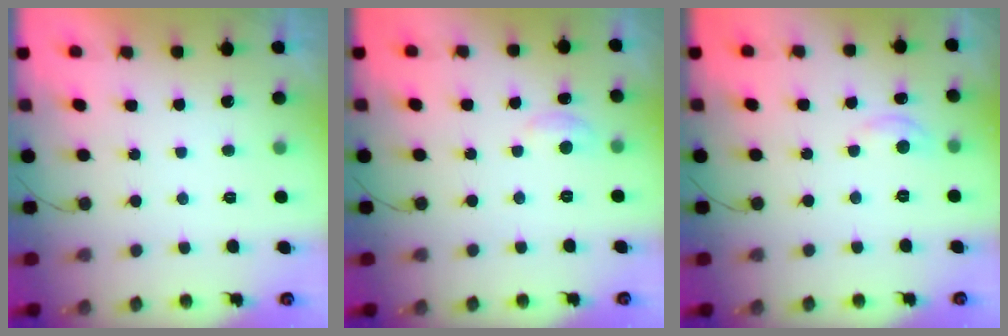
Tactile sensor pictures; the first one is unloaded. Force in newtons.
{"total": 4.9, "press": 4.9, "slide": 0.6}
{"total": 2.9, "press": 2.8, "slide": 0.4}